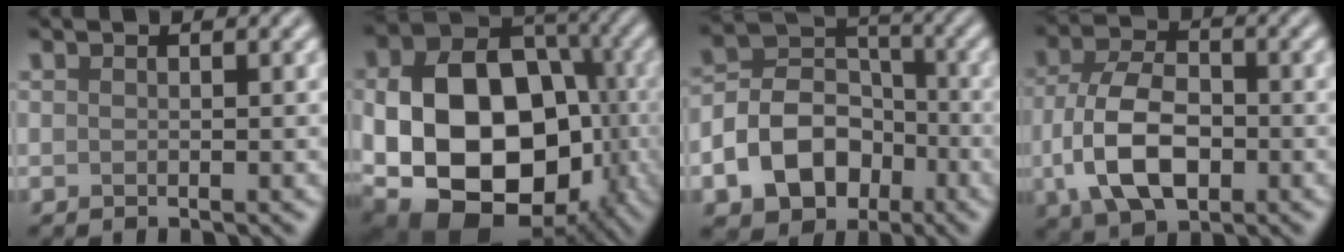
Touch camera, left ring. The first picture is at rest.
{"total": 17.1, "force": [-3.4, 12.0, 11.8], "torque": [-0.184, -0.022, -0.042]}
{"total": 8.2, "force": [-3.2, 6.0, 4.6], "torque": [-0.067, 0.002, -0.073]}
{"total": 7.8, "force": [-1.9, 4.6, 6.0], "torque": [-0.126, 0.000, -0.041]}